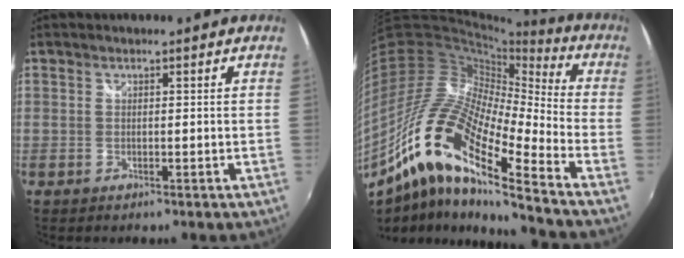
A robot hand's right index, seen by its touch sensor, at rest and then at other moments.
{"total": 21.8, "force": [-11.9, 5.0, 17.6], "torque": [-0.310, -0.028, -0.249]}